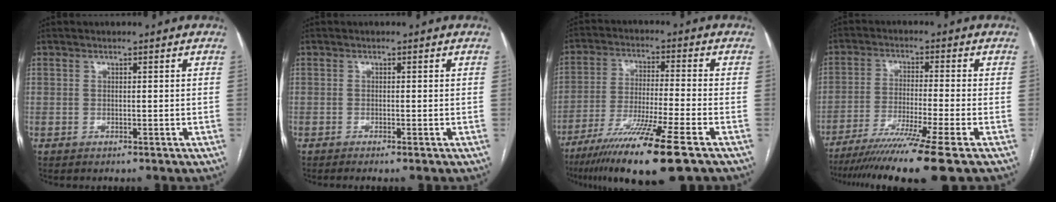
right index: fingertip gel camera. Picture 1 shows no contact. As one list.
[{"total": 1.0, "force": [-0.7, -0.3, 0.7], "torque": [-0.014, 0.000, -0.012]}, {"total": 15.2, "force": [-9.9, -0.6, 11.5], "torque": [-0.210, -0.045, -0.173]}, {"total": 13.8, "force": [-10.4, -2.5, 8.7], "torque": [-0.146, -0.047, -0.168]}]